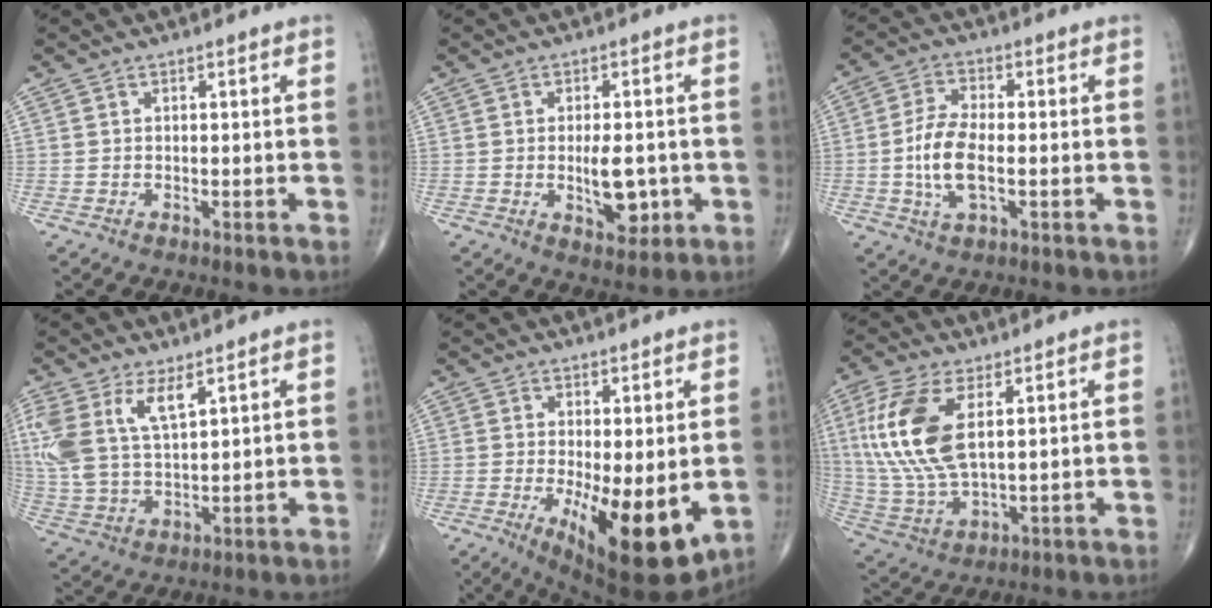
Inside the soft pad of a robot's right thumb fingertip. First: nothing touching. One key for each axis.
{"total": 7.0, "fx": -1.1, "fy": 3.3, "fz": 6.1, "tx": -0.077, "ty": -0.003, "tz": -0.008}
{"total": 8.7, "fx": -1.3, "fy": 3.8, "fz": 7.7, "tx": -0.162, "ty": 0.007, "tz": -0.028}
{"total": 11.8, "fx": 5.7, "fy": 5.1, "fz": 9.0, "tx": -0.199, "ty": -0.015, "tz": 0.124}
{"total": 13.3, "fx": -2.6, "fy": 4.6, "fz": 12.2, "tx": -0.178, "ty": -0.028, "tz": -0.022}
{"total": 15.5, "fx": 4.2, "fy": 6.8, "fz": 13.3, "tx": -0.299, "ty": -0.010, "tz": 0.089}